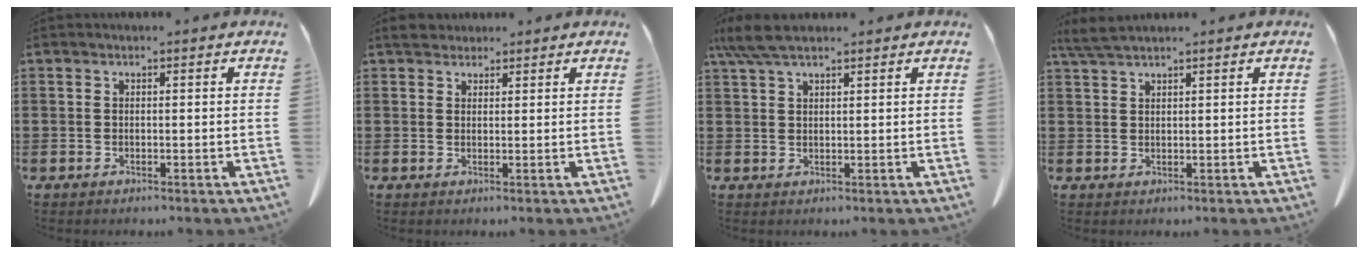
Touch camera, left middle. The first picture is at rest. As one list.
[{"total": 2.7, "force": [2.2, 1.4, 0.8], "torque": [-0.015, 0.005, 0.042]}, {"total": 5.1, "force": [3.8, 1.1, 3.3], "torque": [-0.073, 0.001, 0.070]}, {"total": 2.8, "force": [2.2, 0.3, 1.7], "torque": [-0.038, 0.001, 0.042]}]